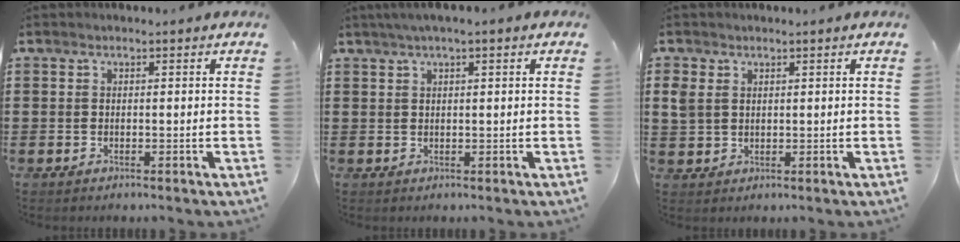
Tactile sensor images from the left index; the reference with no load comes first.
{"total": 1.8, "force": [1.0, 0.1, 1.5], "torque": [-0.029, 0.002, 0.018]}
{"total": 2.5, "force": [1.1, 1.9, 1.1], "torque": [-0.036, 0.006, 0.019]}